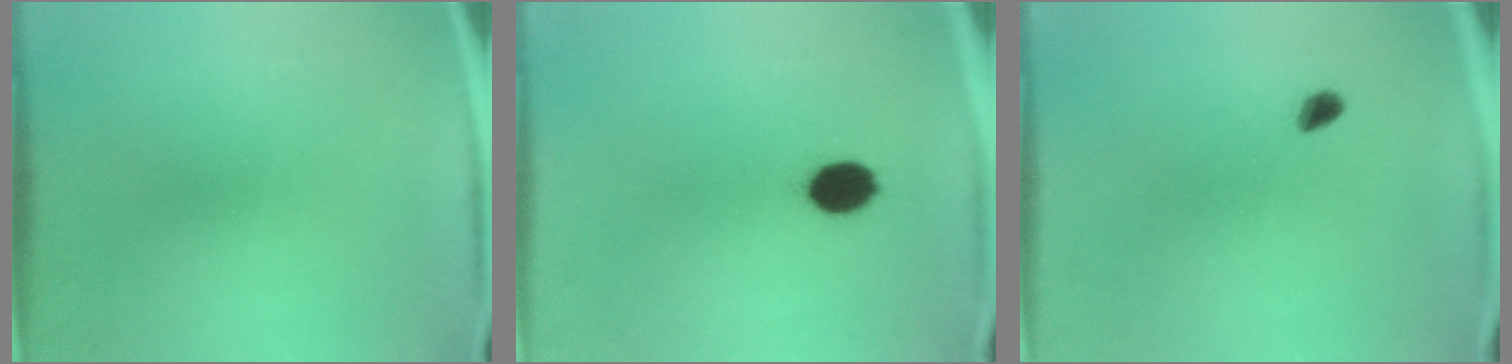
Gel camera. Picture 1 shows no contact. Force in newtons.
{"total": 5.7}
{"total": 1.7}